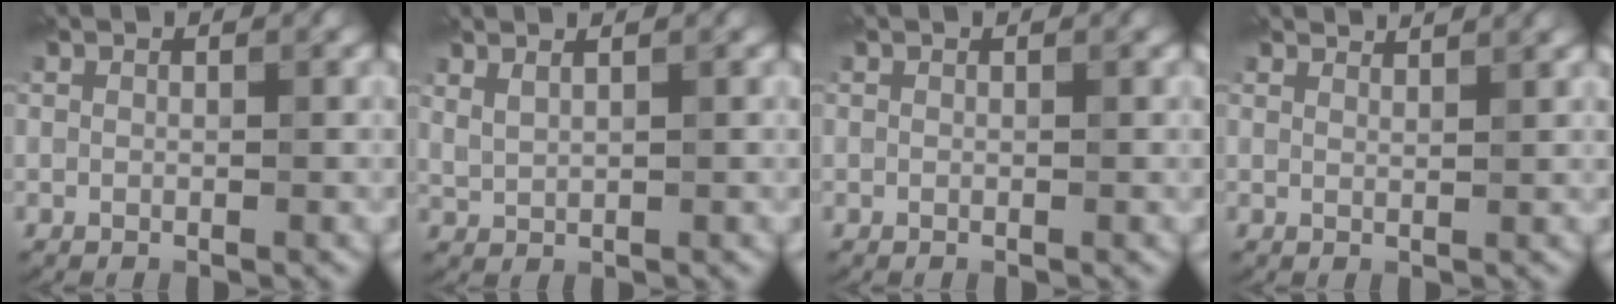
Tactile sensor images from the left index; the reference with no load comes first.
{"total": 1.8, "force": [1.4, 0.6, 1.0], "torque": [-0.018, 0.003, 0.026]}
{"total": 0.0}
{"total": 3.1, "force": [2.9, 0.5, 0.9], "torque": [-0.004, 0.006, 0.029]}